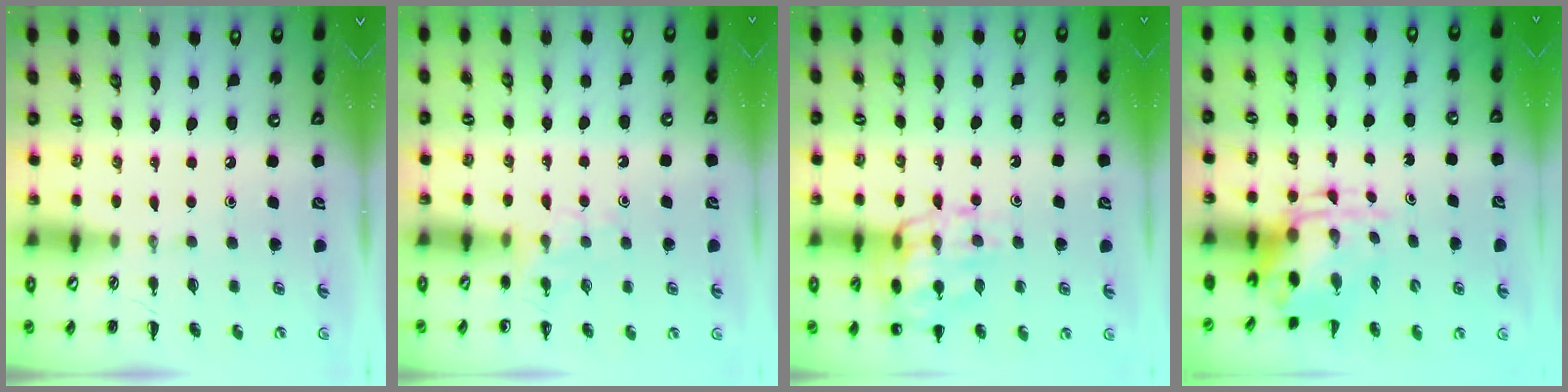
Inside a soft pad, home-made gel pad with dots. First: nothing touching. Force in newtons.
{"total": 6.5, "press": 6.2, "slide": 2.1}
{"total": 17.4, "press": 17.3, "slide": 2.4}
{"total": 6.5, "press": 6.5, "slide": 1.0}